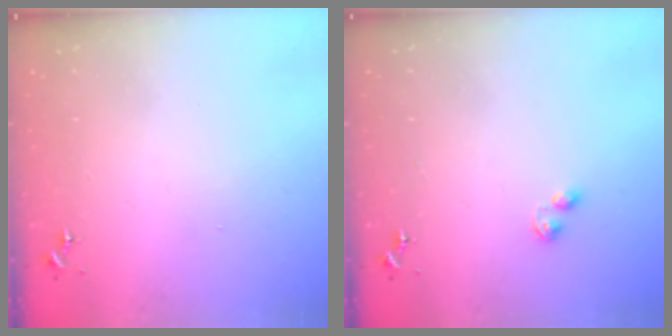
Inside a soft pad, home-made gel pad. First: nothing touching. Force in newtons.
{"total": 3.1, "press": 3.1, "slide": 0.4}